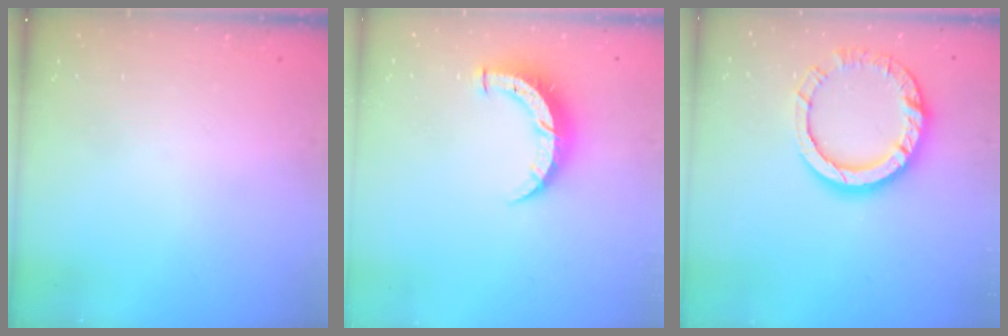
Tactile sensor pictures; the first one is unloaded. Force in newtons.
{"total": 7.9, "press": 7.8, "slide": 0.8}
{"total": 13.4, "press": 13.4, "slide": 1.4}